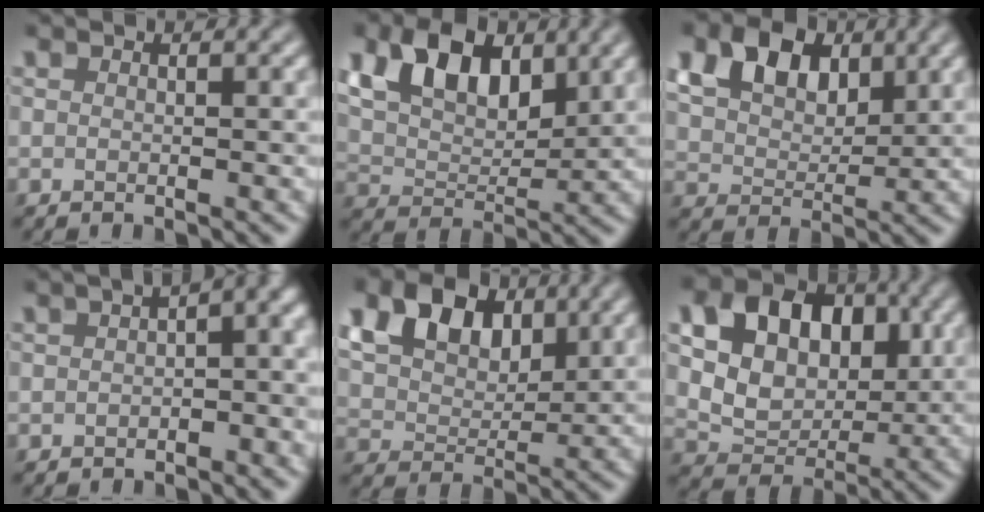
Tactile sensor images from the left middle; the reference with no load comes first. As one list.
[{"total": 8.0, "force": [3.7, 4.9, 5.1], "torque": [-0.101, 0.004, 0.061]}, {"total": 6.7, "force": [3.1, 4.4, 3.9], "torque": [-0.086, 0.007, 0.047]}, {"total": 7.0, "force": [0.4, 3.3, 6.1], "torque": [-0.039, 0.022, -0.001]}, {"total": 8.9, "force": [4.1, 5.9, 5.2], "torque": [-0.112, 0.022, 0.061]}, {"total": 11.4, "force": [3.2, 8.6, 6.8], "torque": [-0.115, 0.030, 0.047]}]